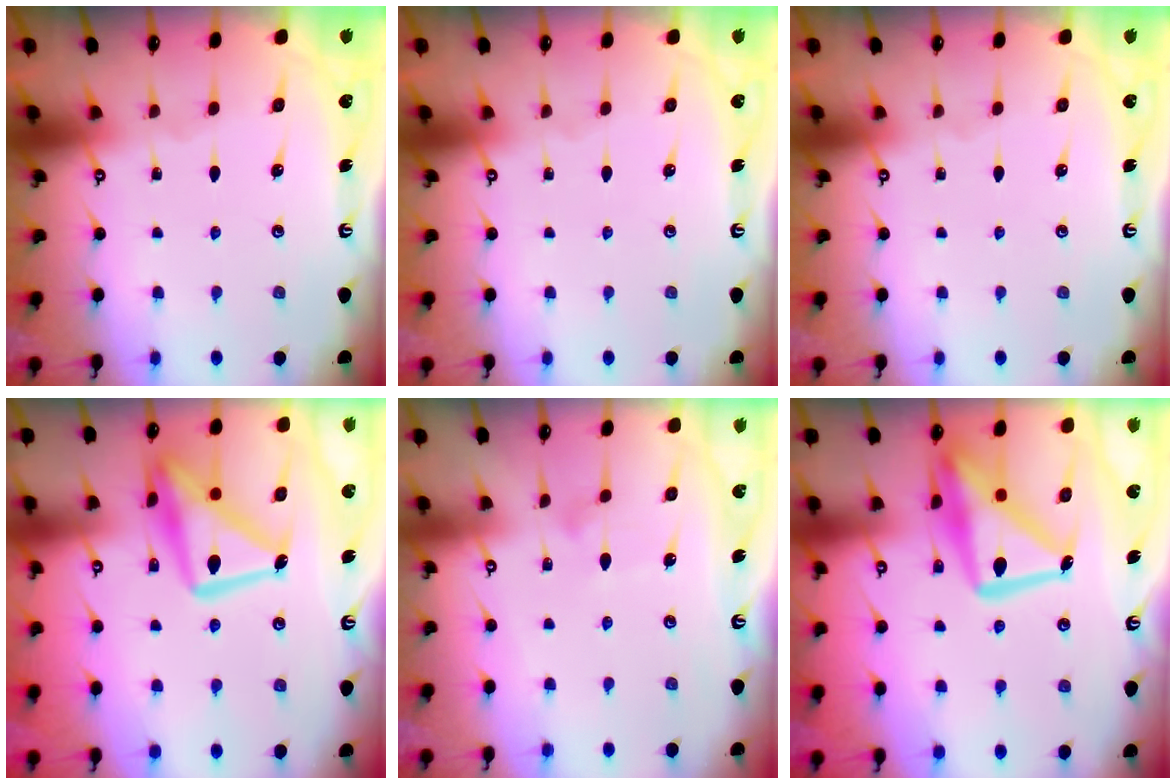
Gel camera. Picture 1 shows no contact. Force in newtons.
{"total": 0.0}
{"total": 0.0}
{"total": 17.3, "press": 17.2, "slide": 1.3}
{"total": 7.4, "press": 7.4, "slide": 0.4}
{"total": 19.3, "press": 19.2, "slide": 2.0}